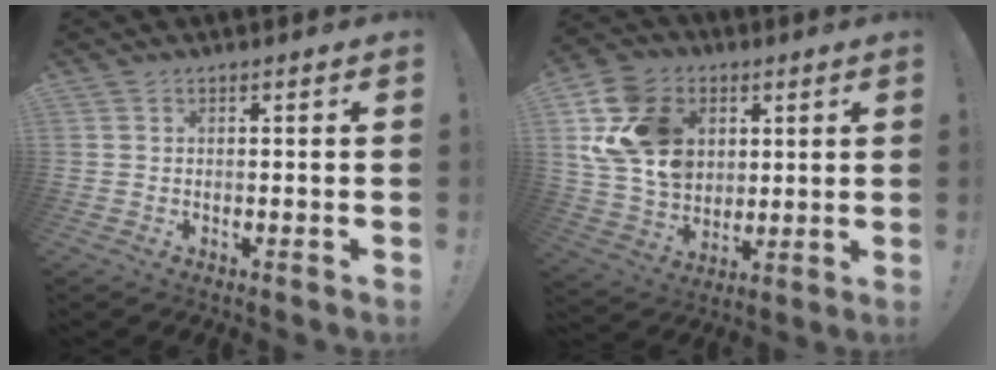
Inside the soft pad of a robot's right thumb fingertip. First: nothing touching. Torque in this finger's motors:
{"motor_torque": [1.87, 1.90, 0.32, 0.12, 0.49]}